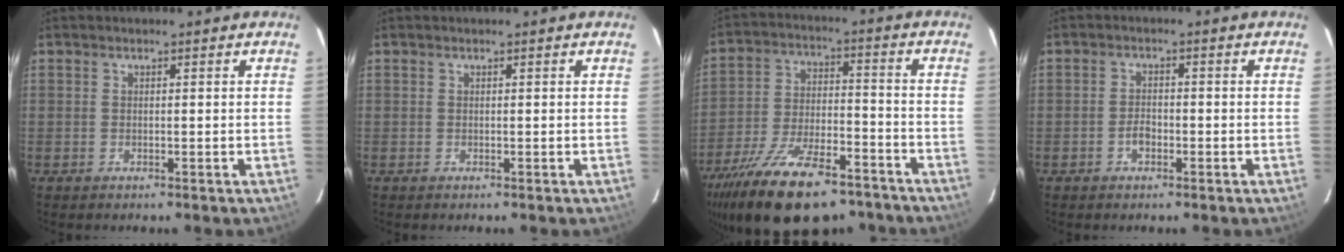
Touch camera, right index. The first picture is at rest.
{"total": 0.0}
{"total": 22.2, "force": [-16.3, 8.4, 12.4], "torque": [-0.238, -0.026, -0.252]}
{"total": 2.5, "force": [-1.3, 1.5, 1.5], "torque": [-0.030, 0.005, -0.024]}